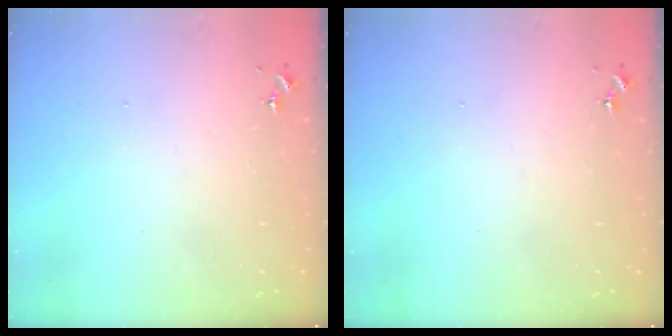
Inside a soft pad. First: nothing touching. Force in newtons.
{"total": 0.0}